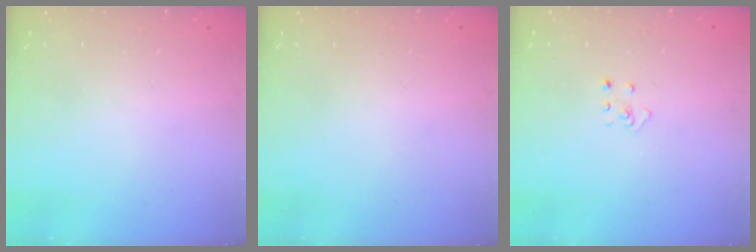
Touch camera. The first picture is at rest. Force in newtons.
{"total": 0.0}
{"total": 2.9, "press": 2.9, "slide": 0.2}